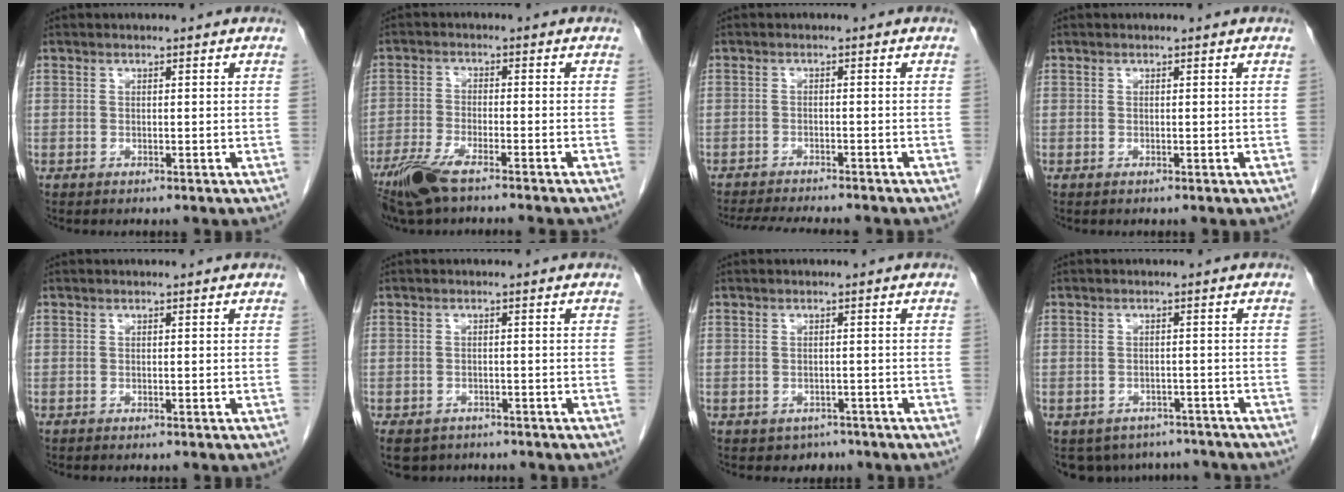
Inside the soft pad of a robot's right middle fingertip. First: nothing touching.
{"total": 8.2, "force": [-6.4, 0.8, 5.1], "torque": [-0.097, -0.019, -0.113]}
{"total": 10.6, "force": [-9.6, 1.3, 4.2], "torque": [-0.059, -0.013, -0.133]}
{"total": 0.0}
{"total": 0.0}
{"total": 6.4, "force": [-4.6, 4.1, 1.6], "torque": [-0.033, -0.005, -0.068]}
{"total": 2.6, "force": [-1.8, 1.9, 0.2], "torque": [-0.002, 0.006, -0.022]}
{"total": 8.0, "force": [-6.9, 4.1, 0.8], "torque": [-0.003, 0.009, -0.081]}